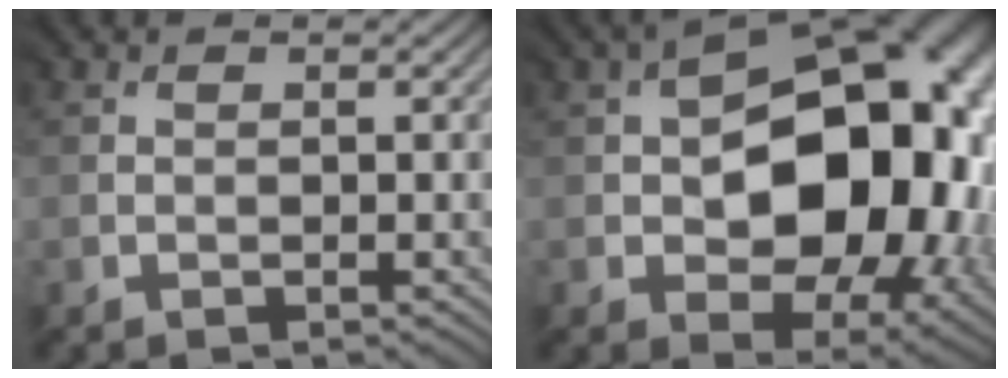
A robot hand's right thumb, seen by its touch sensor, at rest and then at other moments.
{"total": 17.7, "force": [-0.2, 11.4, 13.6], "torque": [-0.159, -0.011, 0.008]}